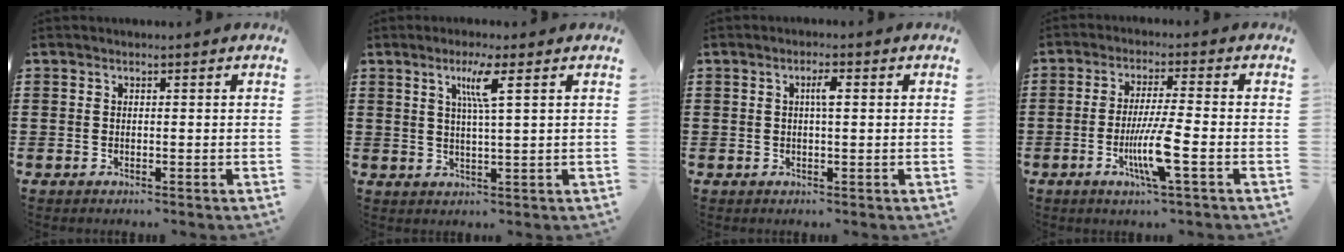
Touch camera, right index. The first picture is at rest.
{"total": 4.7, "force": [2.1, -0.1, 4.3], "torque": [-0.089, -0.001, 0.030]}
{"total": 2.2, "force": [0.4, 0.5, 2.1], "torque": [-0.042, 0.004, 0.004]}
{"total": 8.0, "force": [-2.6, 0.3, 7.5], "torque": [-0.151, -0.021, -0.051]}